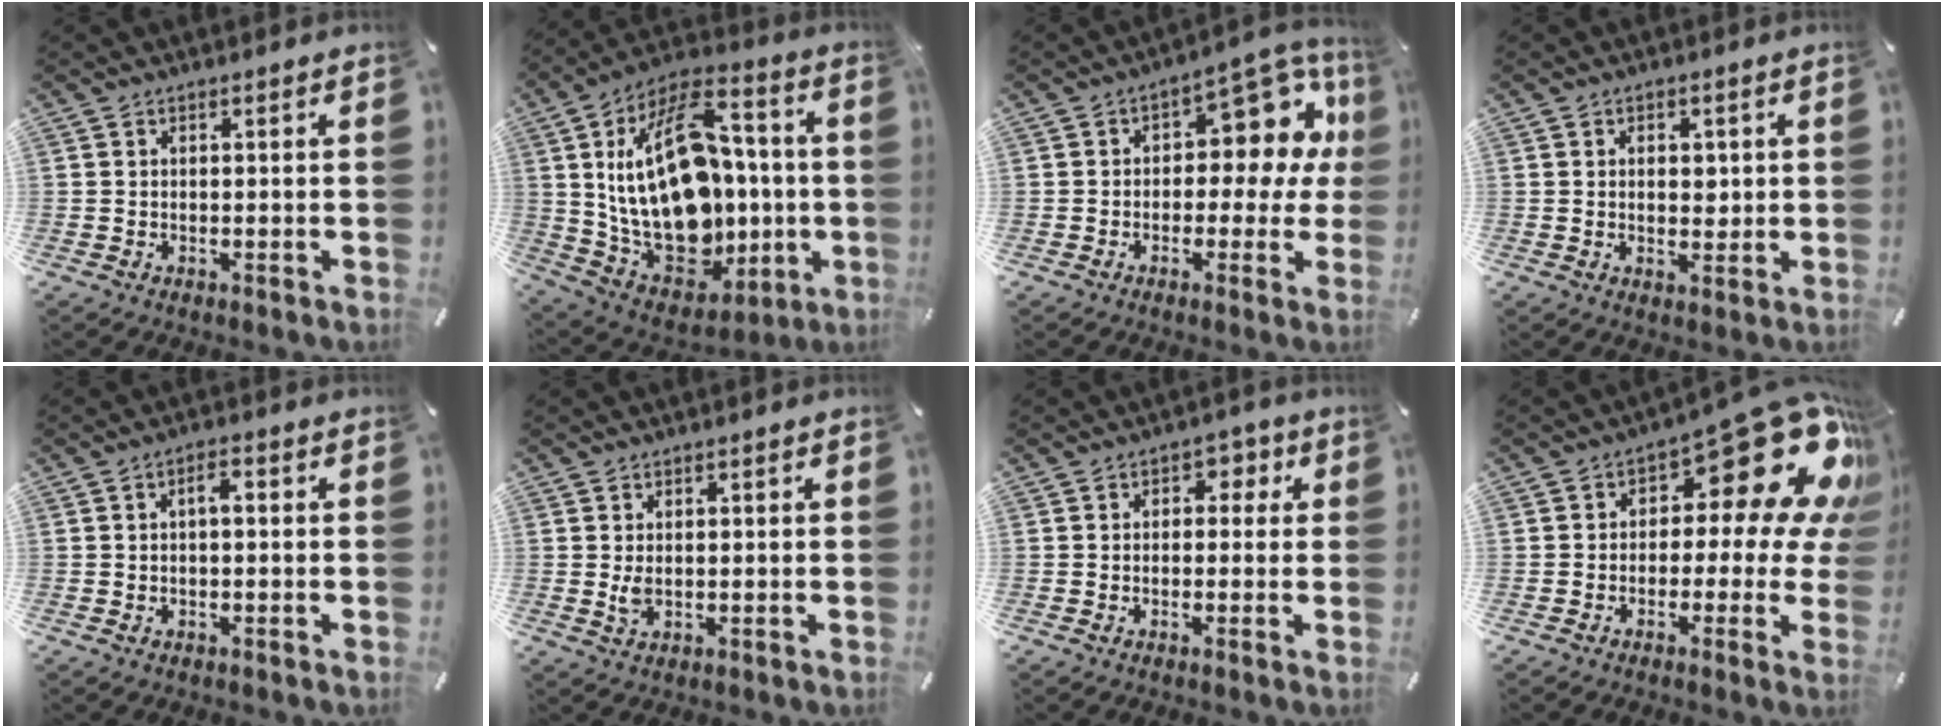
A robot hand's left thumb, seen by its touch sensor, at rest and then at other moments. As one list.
[{"total": 29.0, "force": [1.3, 18.6, 22.2], "torque": [-0.446, -0.014, 0.036]}, {"total": 12.0, "force": [4.2, 7.0, 8.7], "torque": [-0.100, -0.042, 0.068]}, {"total": 3.4, "force": [0.4, 2.5, 2.3], "torque": [-0.024, -0.003, 0.001]}, {"total": 3.0, "force": [0.0, 1.3, 2.7], "torque": [-0.043, 0.009, -0.005]}, {"total": 2.4, "force": [0.0, 1.6, 1.9], "torque": [-0.044, -0.007, -0.006]}, {"total": 3.0, "force": [-0.2, 2.5, 1.7], "torque": [-0.013, 0.002, -0.014]}, {"total": 20.4, "force": [8.7, 9.4, 15.8], "torque": [-0.199, -0.062, 0.143]}]